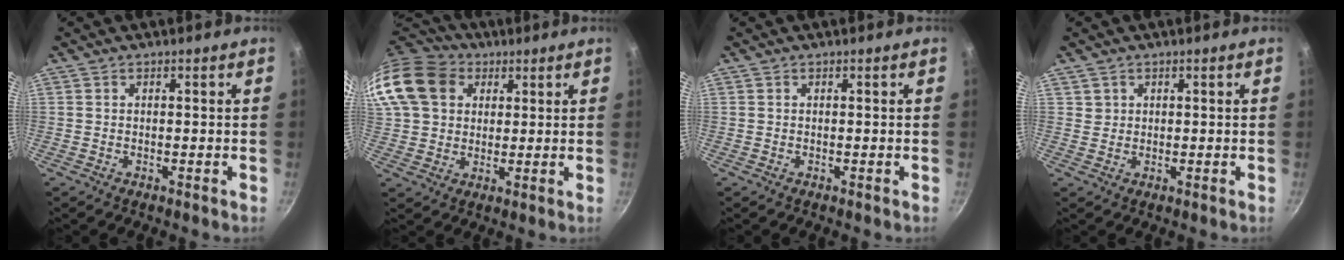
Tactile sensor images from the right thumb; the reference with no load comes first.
{"total": 18.9, "force": [7.0, 14.6, 9.6], "torque": [-0.206, 0.024, 0.122]}
{"total": 0.0}
{"total": 1.4, "force": [0.6, 1.2, 0.1], "torque": [0.014, 0.009, 0.010]}